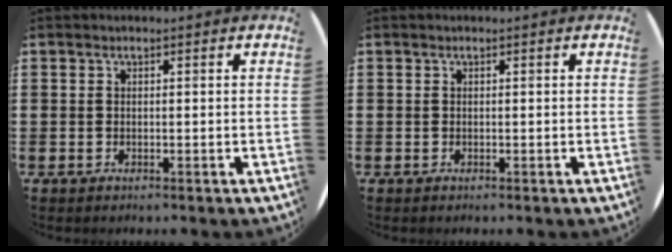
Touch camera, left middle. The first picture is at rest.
{"total": 0.0}